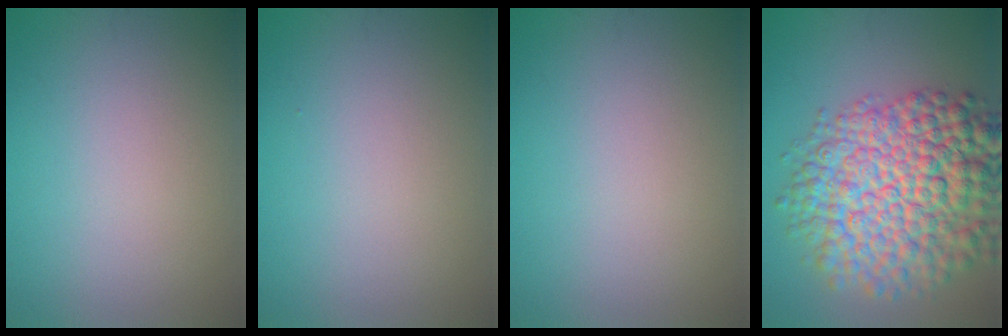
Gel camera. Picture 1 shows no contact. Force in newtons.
{"total": 0.0}
{"total": 0.0}
{"total": 12.1, "press": 12.1, "slide": 0.4}